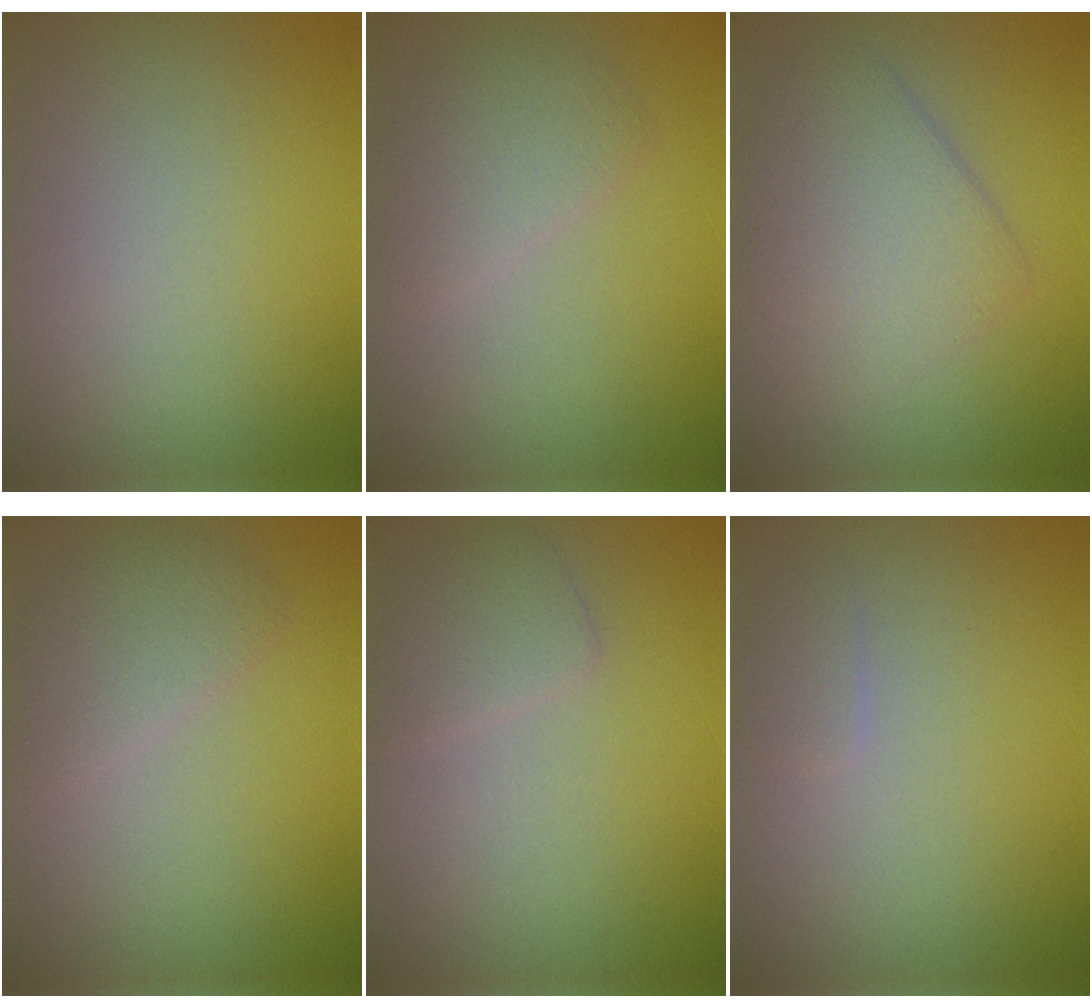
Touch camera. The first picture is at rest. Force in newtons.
{"total": 2.4, "press": 2.4, "slide": 0.2}
{"total": 4.6, "press": 4.6, "slide": 0.1}
{"total": 2.3, "press": 2.3, "slide": 0.1}
{"total": 1.9, "press": 1.9, "slide": 0.0}
{"total": 0.9, "press": 0.9, "slide": 0.0}